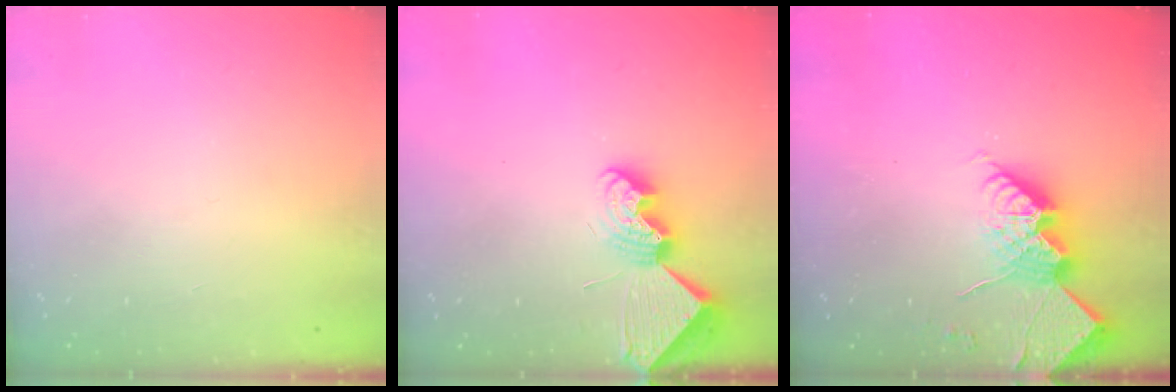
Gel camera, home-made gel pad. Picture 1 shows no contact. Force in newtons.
{"total": 8.8, "press": 8.7, "slide": 0.9}
{"total": 14.0, "press": 13.9, "slide": 1.3}